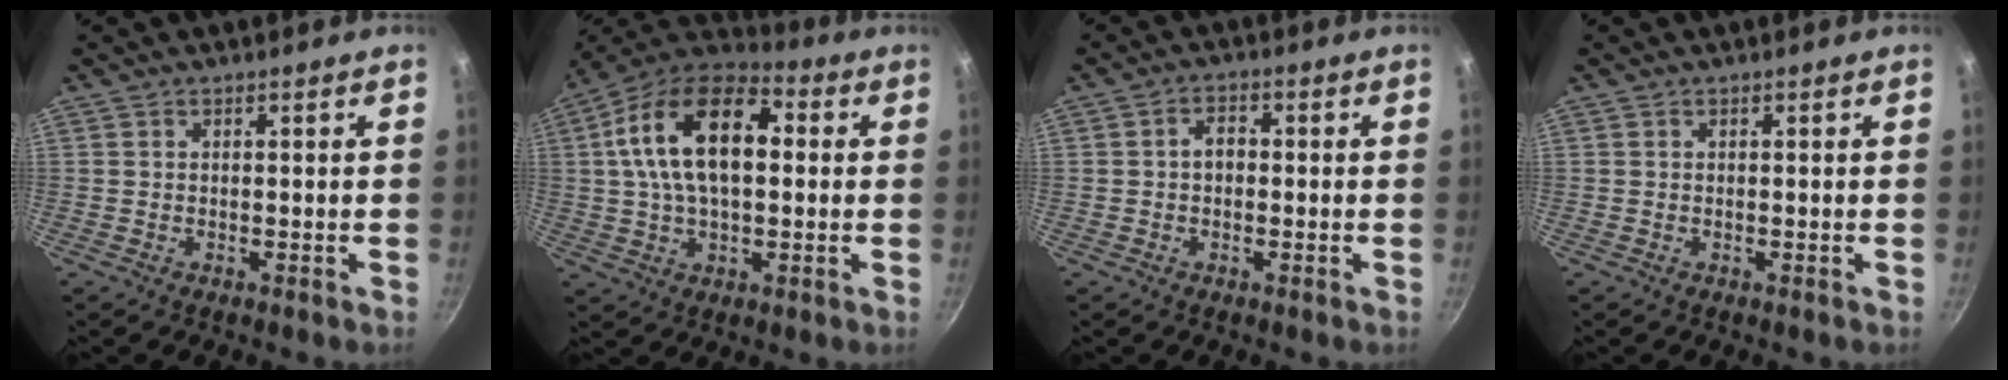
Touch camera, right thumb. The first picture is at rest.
{"total": 18.7, "force": [2.8, 10.7, 15.1], "torque": [-0.243, 0.028, 0.030]}
{"total": 2.9, "force": [0.0, 2.1, 2.0], "torque": [-0.021, 0.010, -0.005]}
{"total": 0.0}